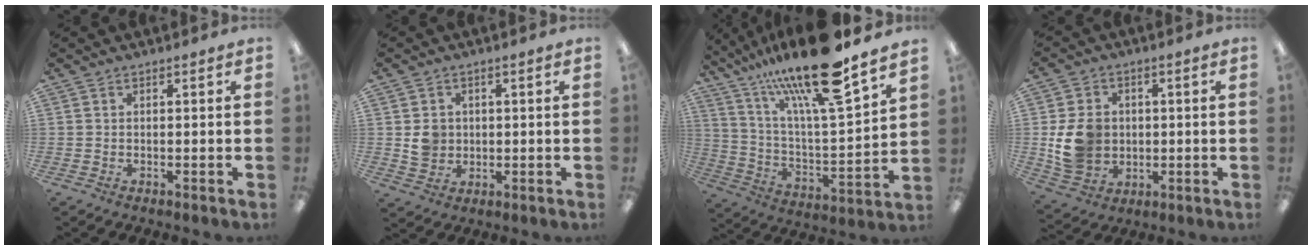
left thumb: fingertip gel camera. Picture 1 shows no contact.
{"total": 4.7, "force": [0.6, 4.4, 1.5], "torque": [-0.013, 0.000, 0.008]}
{"total": 22.8, "force": [17.5, 4.2, 13.9], "torque": [-0.245, -0.106, 0.286]}
{"total": 10.0, "force": [0.3, 8.6, 5.1], "torque": [-0.099, 0.013, 0.014]}